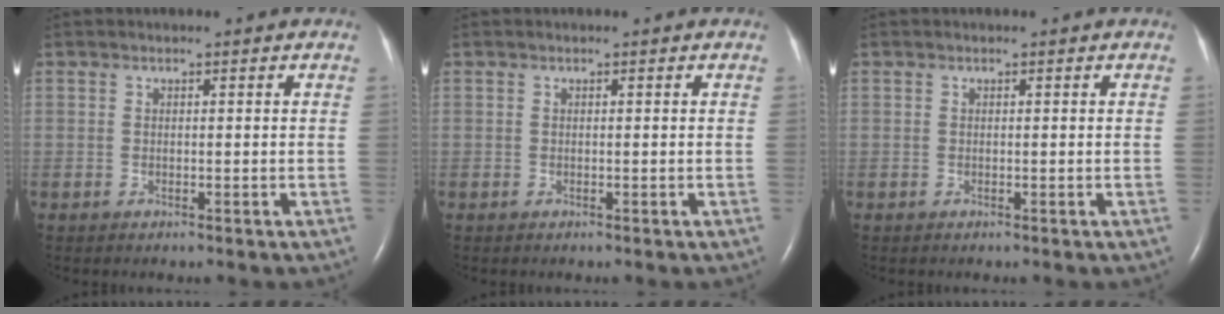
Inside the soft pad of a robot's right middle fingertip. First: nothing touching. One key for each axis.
{"total": 0.0}
{"total": 0.0}